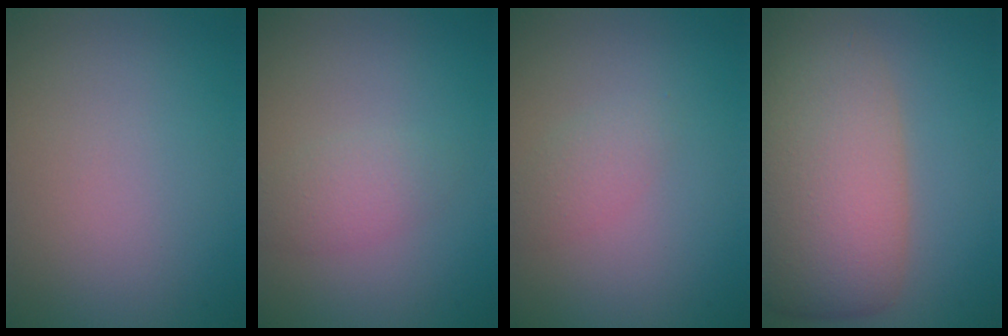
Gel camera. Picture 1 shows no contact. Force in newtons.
{"total": 1.9, "press": 1.9, "slide": 0.1}
{"total": 1.4, "press": 1.4, "slide": 0.1}
{"total": 9.2, "press": 9.2, "slide": 0.7}